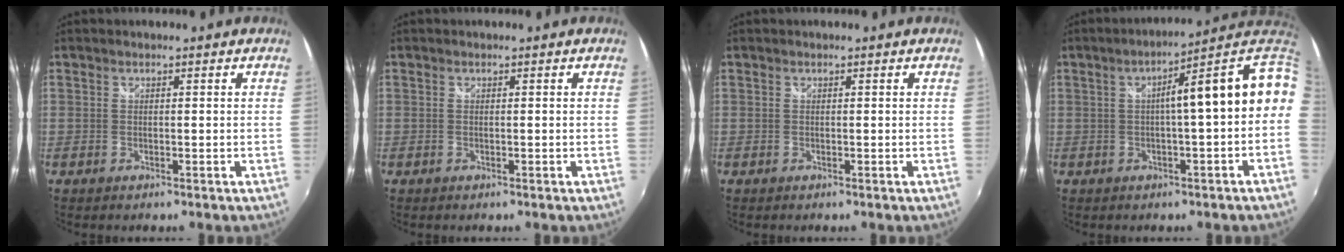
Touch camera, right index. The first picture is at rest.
{"total": 0.0}
{"total": 0.0}
{"total": 12.5, "force": [0.7, 0.9, 12.4], "torque": [-0.147, 0.026, 0.012]}